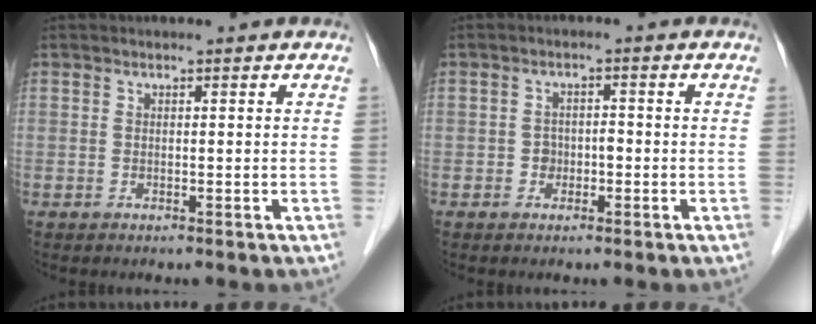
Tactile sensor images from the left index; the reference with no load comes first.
{"total": 2.1, "force": [-1.1, 1.6, 0.8], "torque": [-0.007, 0.005, -0.019]}